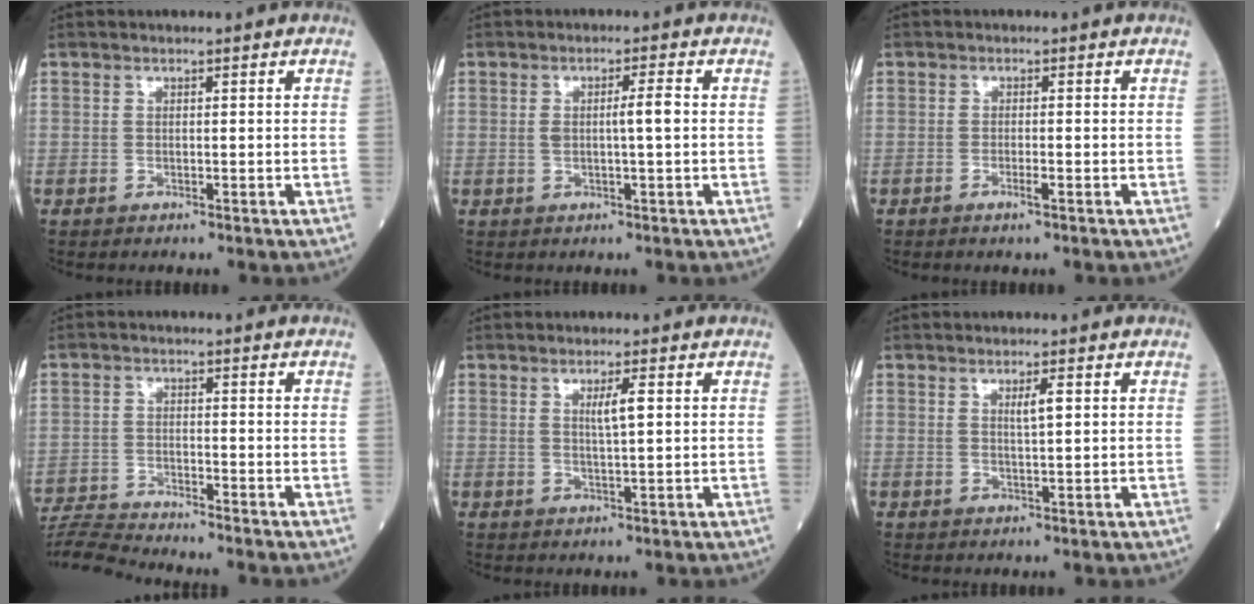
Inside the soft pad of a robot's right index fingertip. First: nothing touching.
{"total": 3.4, "force": [0.2, 0.1, 3.4], "torque": [-0.062, 0.004, 0.005]}
{"total": 1.4, "force": [-0.7, 0.1, 1.2], "torque": [-0.023, -0.002, -0.014]}
{"total": 8.1, "force": [-7.8, -1.8, 0.8], "torque": [-0.017, -0.004, -0.144]}
{"total": 3.1, "force": [1.0, 0.1, 3.0], "torque": [-0.052, -0.002, 0.016]}
{"total": 2.4, "force": [0.8, 0.1, 2.2], "torque": [-0.039, -0.002, 0.013]}